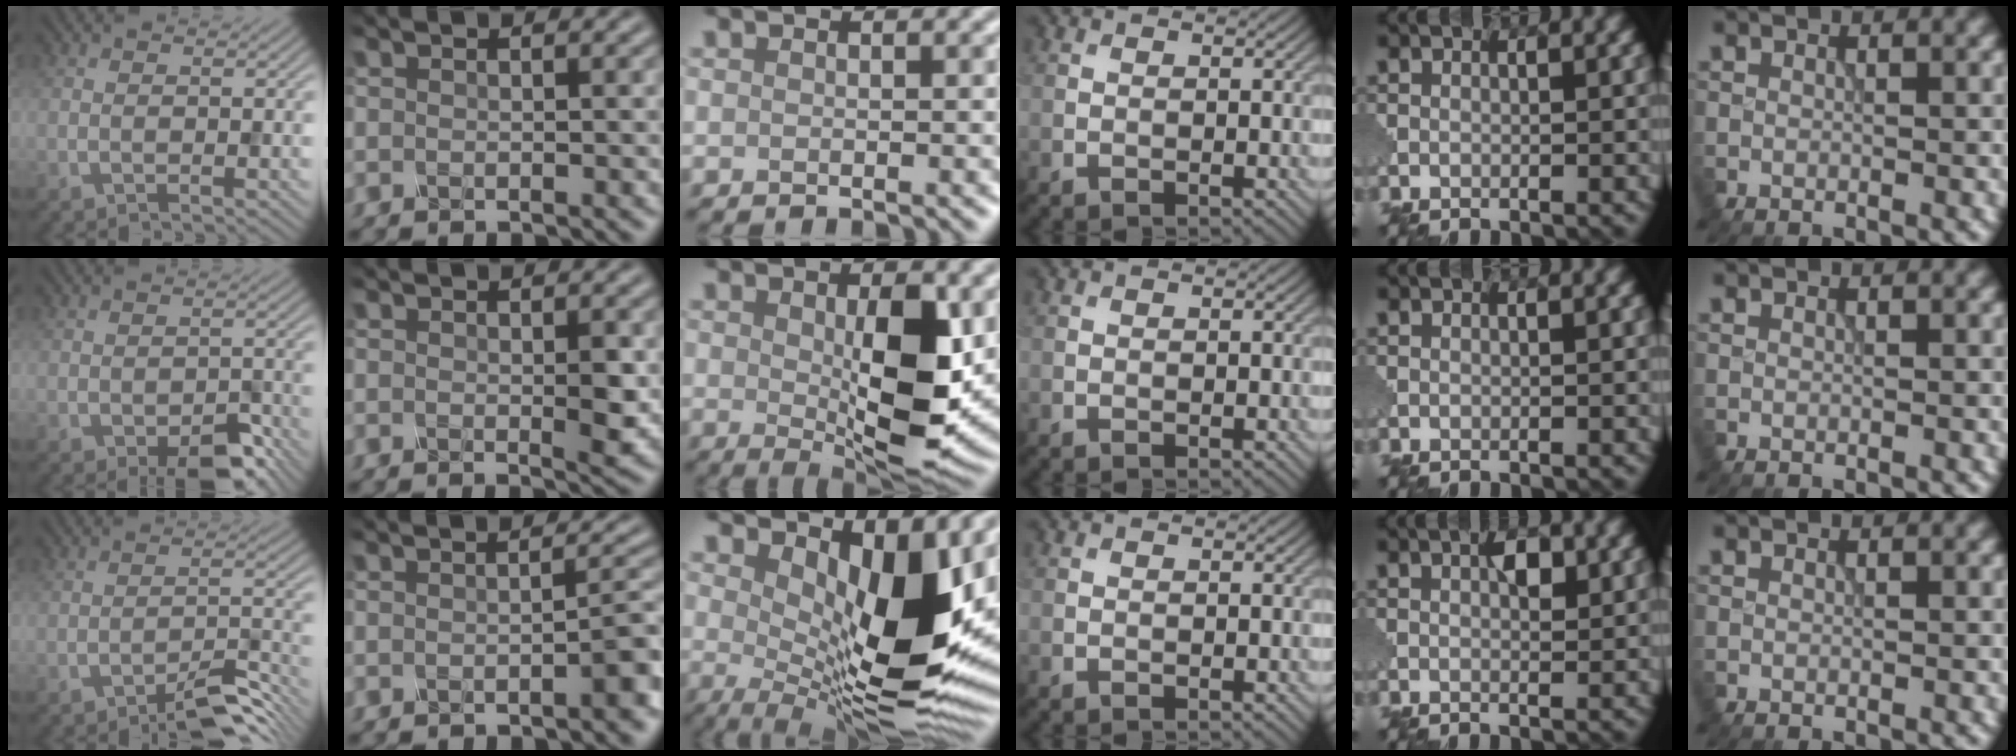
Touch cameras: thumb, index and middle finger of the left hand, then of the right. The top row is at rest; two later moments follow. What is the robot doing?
{"motion": "press", "object": "mechanical pencil"}